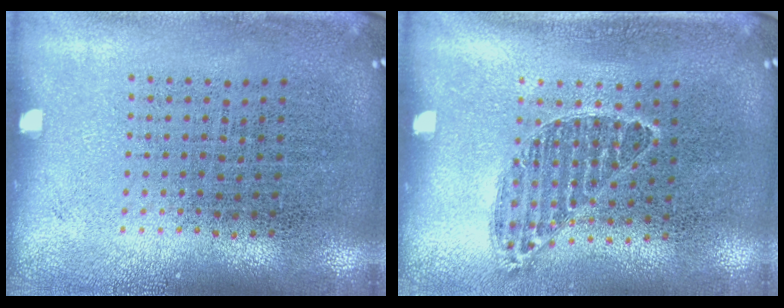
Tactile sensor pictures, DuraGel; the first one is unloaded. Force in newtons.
{"total": 0.8, "press": 0.7, "slide": 0.3}